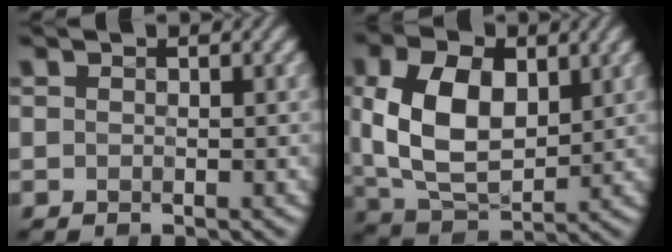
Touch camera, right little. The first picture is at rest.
{"total": 9.2, "force": [1.2, 5.8, 7.0], "torque": [-0.168, 0.000, 0.027]}